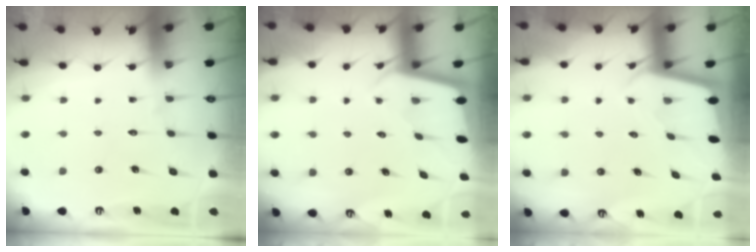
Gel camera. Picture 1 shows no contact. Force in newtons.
{"total": 1.9, "press": 1.9, "slide": 0.1}
{"total": 1.9, "press": 1.9, "slide": 0.0}